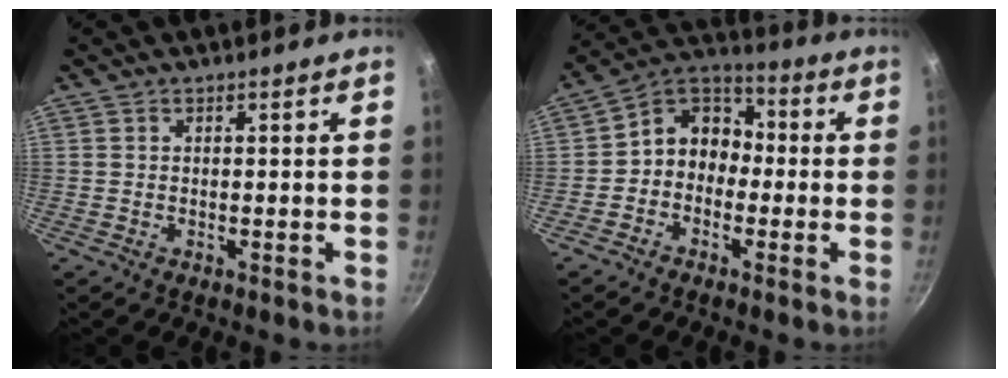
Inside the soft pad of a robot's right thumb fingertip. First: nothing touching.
{"total": 8.9, "force": [-1.5, 7.4, 4.8], "torque": [-0.040, 0.047, -0.053]}